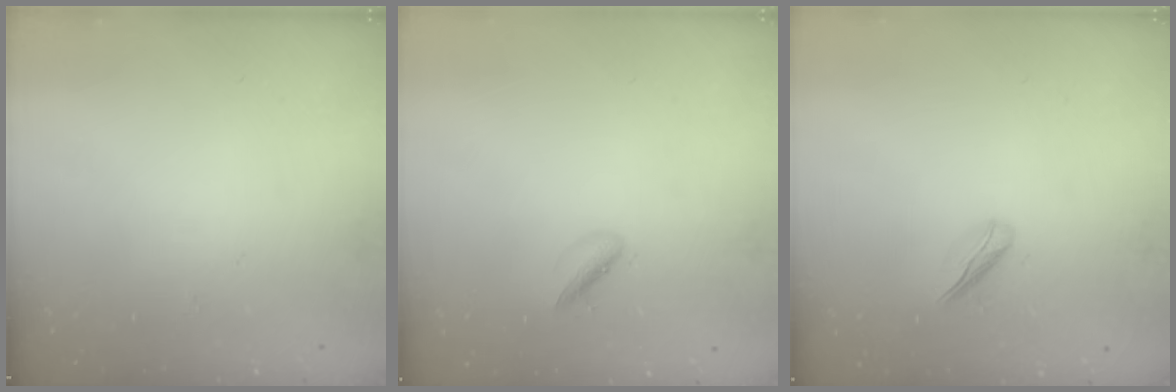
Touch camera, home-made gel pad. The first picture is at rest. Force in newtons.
{"total": 3.4, "press": 3.3, "slide": 0.8}
{"total": 3.8, "press": 3.8, "slide": 0.4}